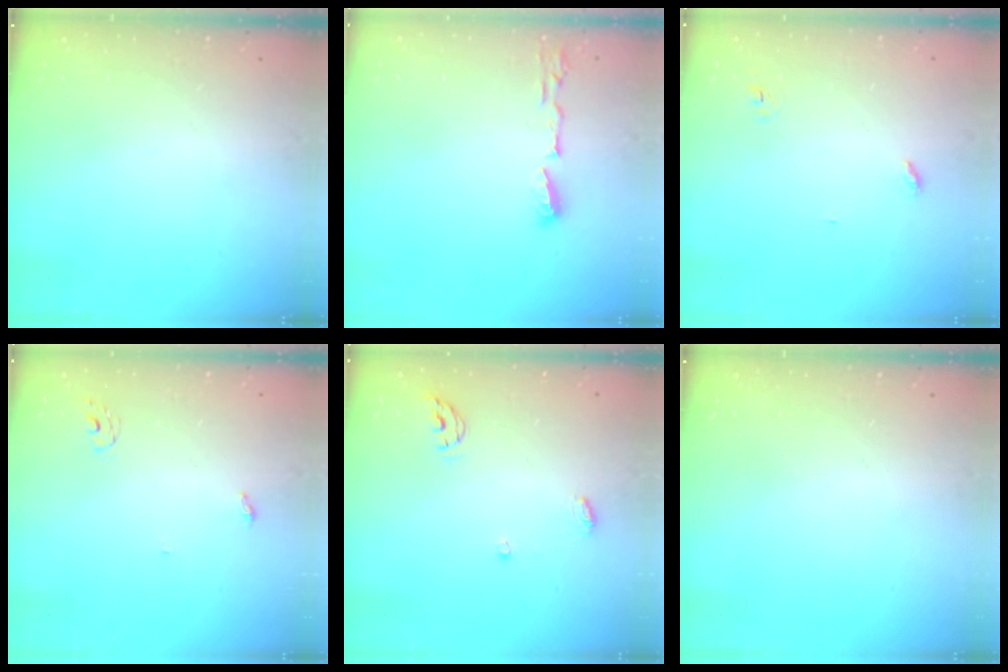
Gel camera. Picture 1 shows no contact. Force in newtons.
{"total": 6.0, "press": 5.8, "slide": 1.2}
{"total": 2.8, "press": 2.8, "slide": 0.2}
{"total": 2.8, "press": 2.8, "slide": 0.2}
{"total": 4.9, "press": 4.8, "slide": 0.4}
{"total": 0.0}